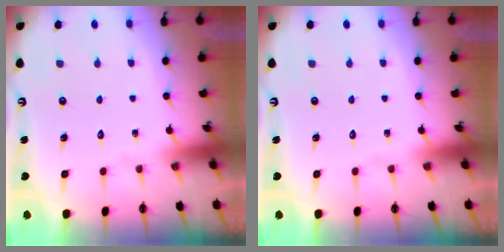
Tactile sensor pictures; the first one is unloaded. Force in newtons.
{"total": 0.0}